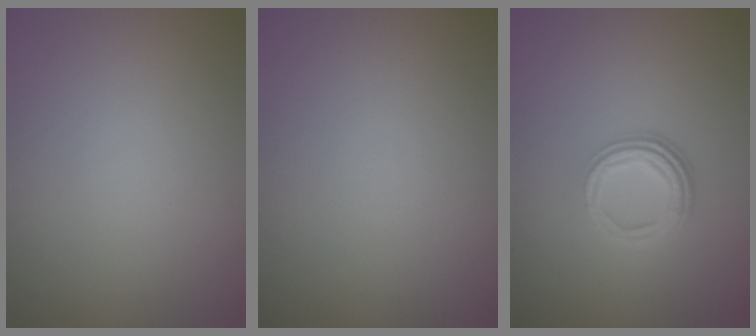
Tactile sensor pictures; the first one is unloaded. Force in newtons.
{"total": 0.0}
{"total": 3.6, "press": 2.6, "slide": 2.4}